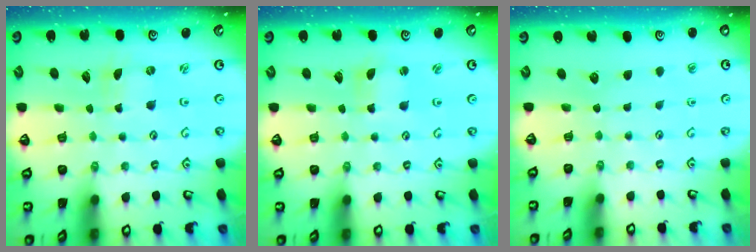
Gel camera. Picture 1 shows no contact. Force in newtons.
{"total": 2.1, "press": 2.1, "slide": 0.4}
{"total": 0.0}